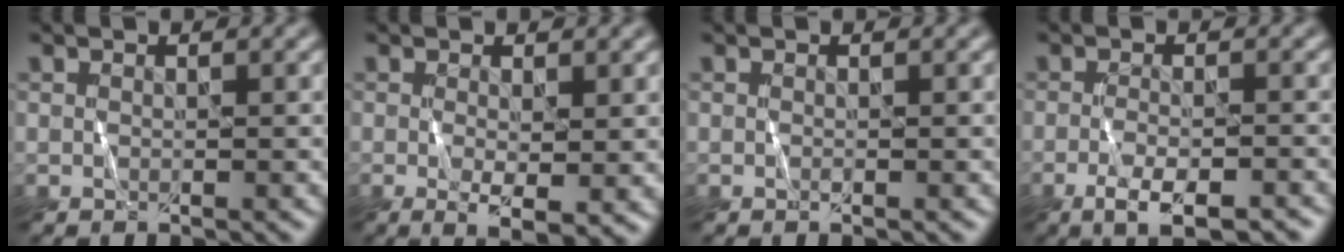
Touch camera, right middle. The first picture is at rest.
{"total": 2.6, "force": [-0.3, 0.6, 2.6], "torque": [-0.045, -0.009, -0.002]}
{"total": 0.0}
{"total": 4.5, "force": [-2.6, 1.2, 3.4], "torque": [-0.064, -0.003, -0.041]}